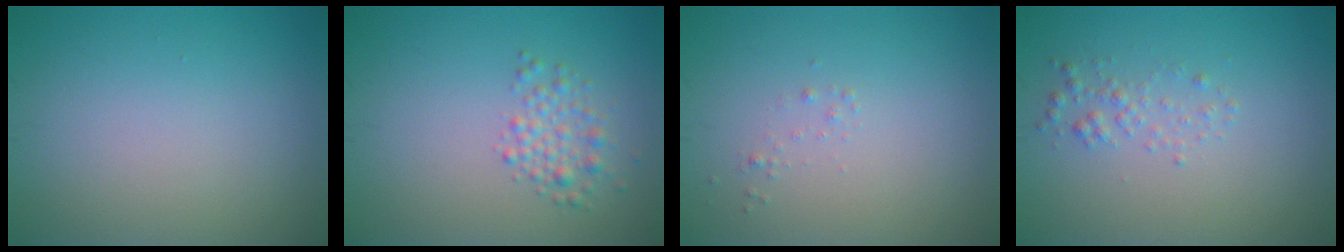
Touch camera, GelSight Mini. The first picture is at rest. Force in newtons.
{"total": 2.2, "press": 2.2, "slide": 0.1}
{"total": 0.5, "press": 0.5, "slide": 0.0}
{"total": 1.3, "press": 1.3, "slide": 0.0}